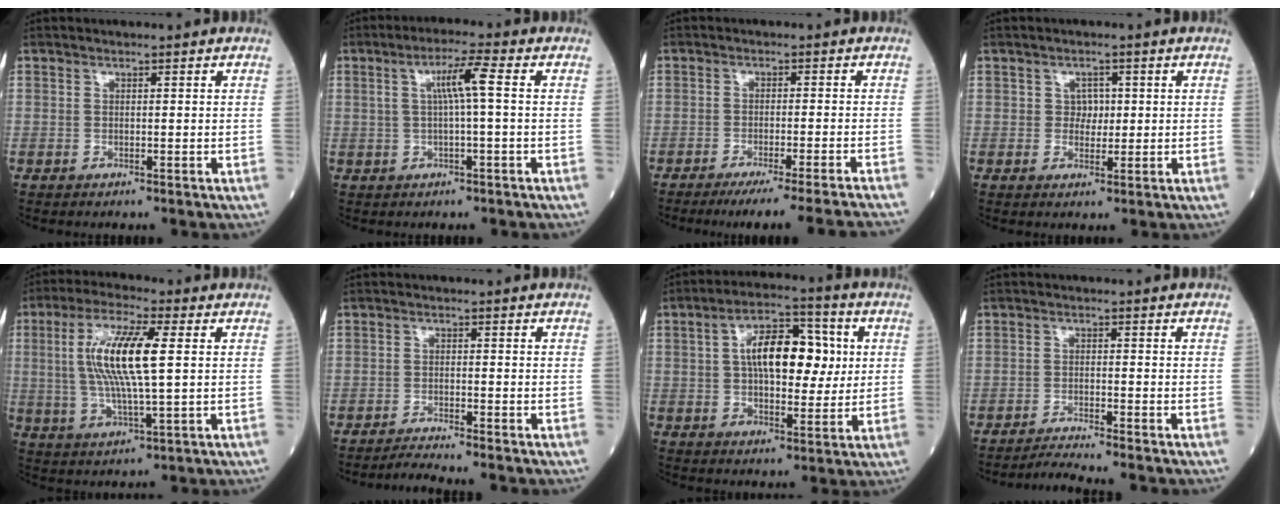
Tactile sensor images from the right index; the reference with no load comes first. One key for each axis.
{"total": 5.3, "fx": 0.7, "fy": -0.3, "fz": 5.3, "tx": -0.099, "ty": 0.012, "tz": 0.015}
{"total": 15.7, "fx": -14.3, "fy": -2.4, "fz": 6.0, "tx": -0.049, "ty": -0.045, "tz": -0.191}
{"total": 2.2, "fx": 0.4, "fy": 1.7, "fz": 1.3, "tx": -0.015, "ty": -0.001, "tz": 0.006}
{"total": 12.1, "fx": 1.9, "fy": 1.6, "fz": 11.9, "tx": -0.242, "ty": 0.003, "tz": 0.035}
{"total": 3.3, "fx": -3.0, "fy": -1.1, "fz": 0.7, "tx": -0.019, "ty": -0.014, "tz": -0.052}
{"total": 12.1, "fx": 2.3, "fy": 5.3, "fz": 10.7, "tx": -0.176, "ty": 0.027, "tz": 0.035}
{"total": 3.9, "fx": -3.6, "fy": -1.4, "fz": 0.8, "tx": -0.021, "ty": -0.016, "tz": -0.060}